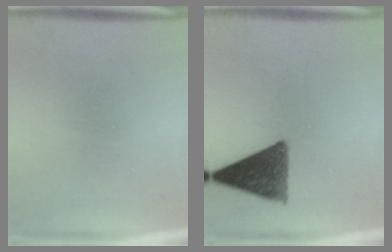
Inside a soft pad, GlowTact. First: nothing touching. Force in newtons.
{"total": 11.0}